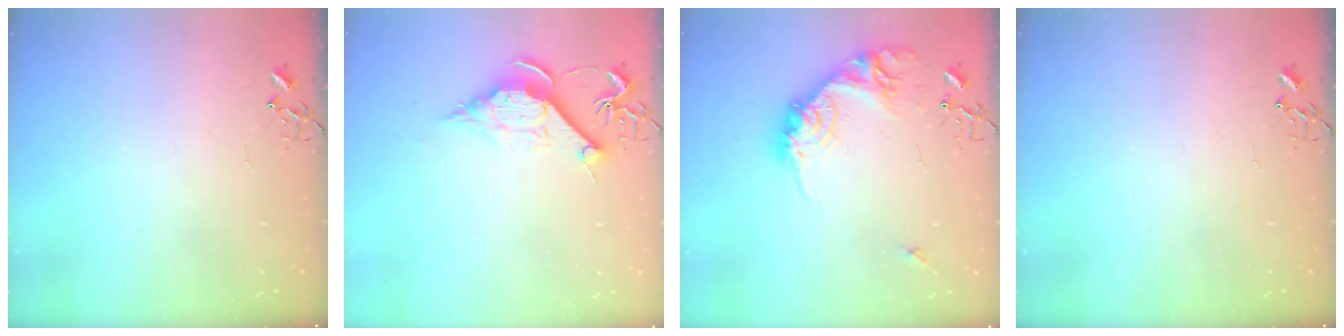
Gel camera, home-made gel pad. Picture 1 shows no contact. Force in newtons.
{"total": 10.9, "press": 10.9, "slide": 0.3}
{"total": 16.9, "press": 16.9, "slide": 1.0}
{"total": 0.0}